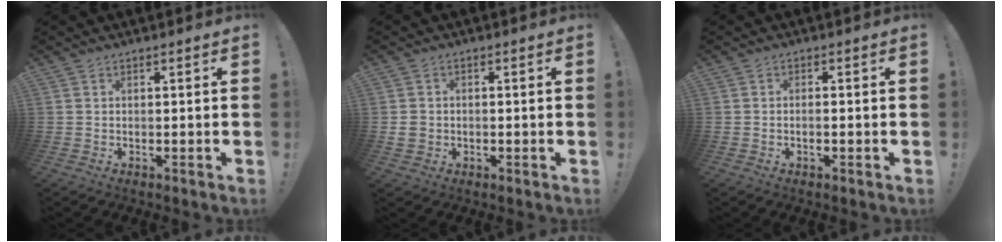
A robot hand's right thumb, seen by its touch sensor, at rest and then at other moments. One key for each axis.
{"total": 3.2, "fx": -0.6, "fy": 2.8, "fz": 1.4, "tx": -0.023, "ty": 0.010, "tz": -0.007}
{"total": 1.4, "fx": -0.9, "fy": 0.3, "fz": 1.1, "tx": -0.027, "ty": 0.007, "tz": -0.014}